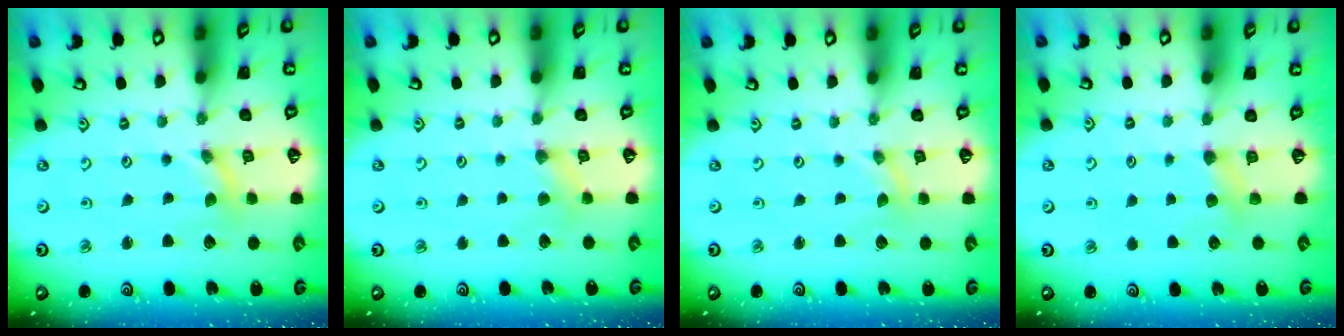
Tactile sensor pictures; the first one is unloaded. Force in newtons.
{"total": 2.8, "press": 2.8, "slide": 0.4}
{"total": 0.0}
{"total": 4.0, "press": 4.0, "slide": 0.5}